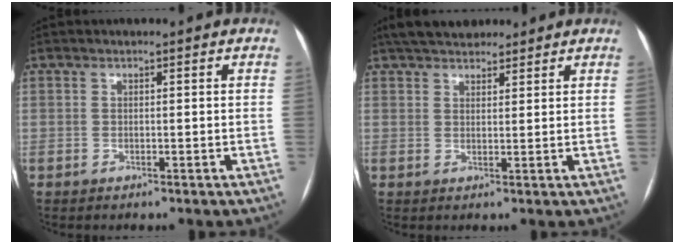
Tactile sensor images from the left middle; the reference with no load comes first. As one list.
[{"total": 7.9, "force": [6.7, 2.9, 3.2], "torque": [-0.047, 0.030, 0.111]}]